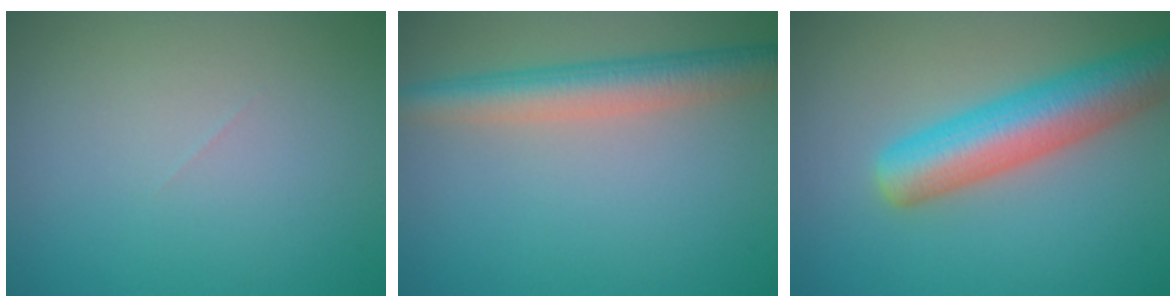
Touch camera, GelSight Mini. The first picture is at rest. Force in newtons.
{"total": 4.7, "press": 4.7, "slide": 0.2}
{"total": 7.2, "press": 7.2, "slide": 0.4}